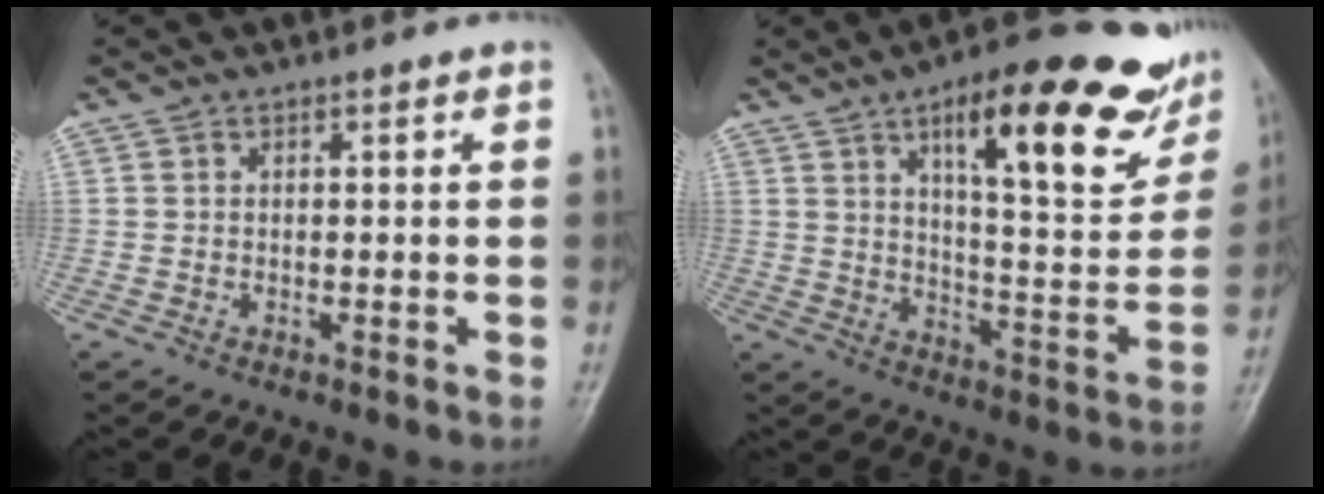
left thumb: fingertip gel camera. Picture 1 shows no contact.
{"total": 24.4, "force": [13.3, 7.6, 19.0], "torque": [-0.224, -0.043, 0.195]}